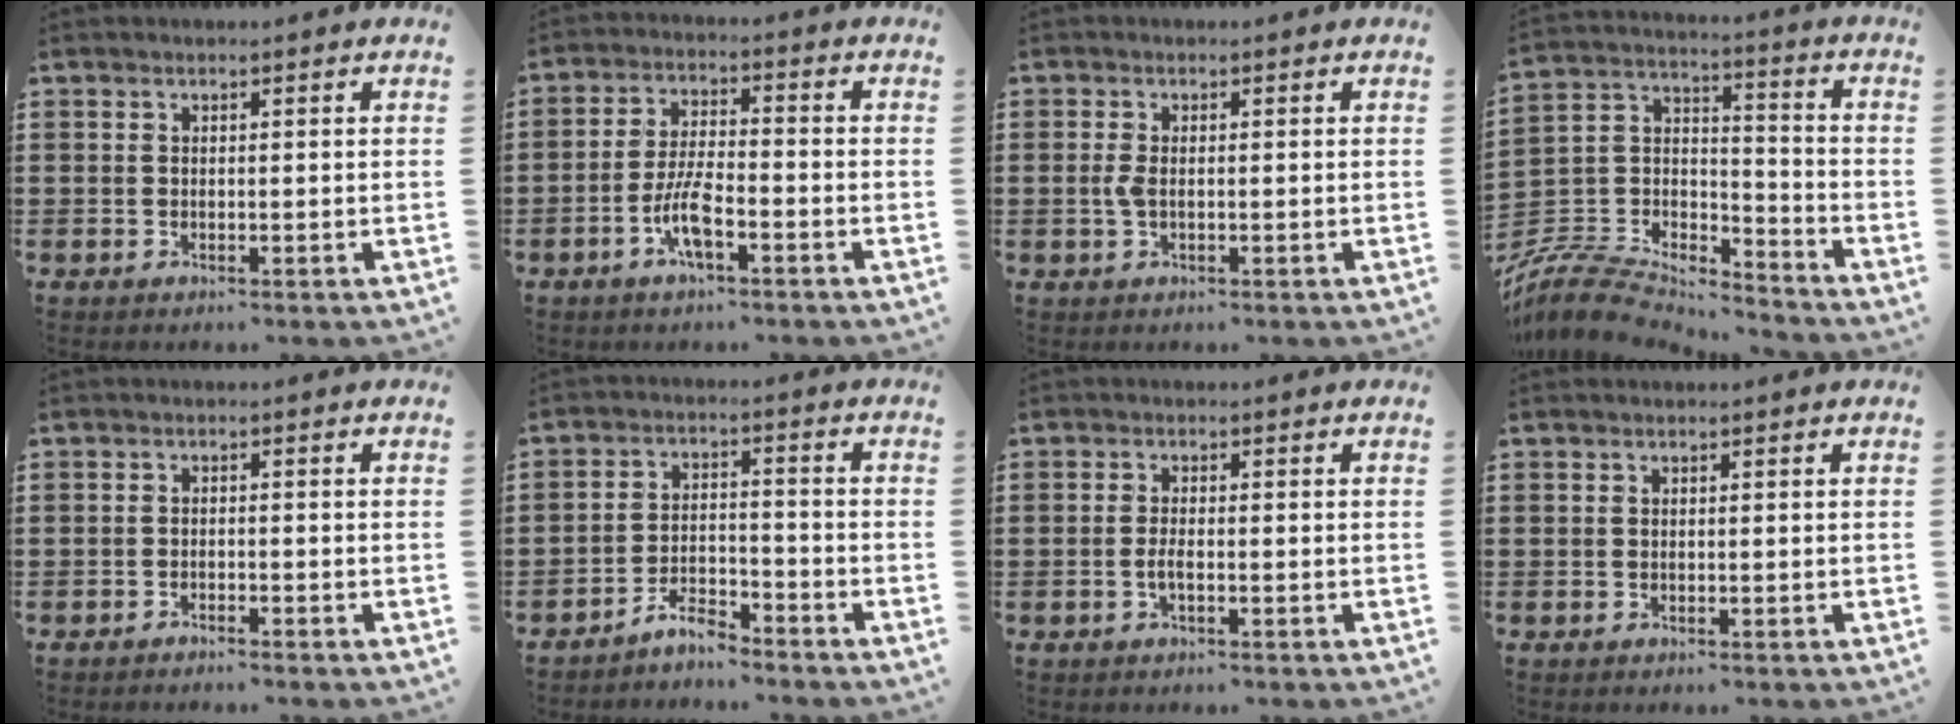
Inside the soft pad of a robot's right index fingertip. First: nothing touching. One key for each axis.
{"total": 6.4, "fx": -3.2, "fy": 1.8, "fz": 5.3, "tx": -0.128, "ty": -0.009, "tz": -0.066}
{"total": 1.9, "fx": -0.2, "fy": 0.8, "fz": 1.8, "tx": -0.048, "ty": -0.005, "tz": -0.010}
{"total": 8.7, "fx": -8.1, "fy": 2.2, "fz": 2.4, "tx": -0.068, "ty": 0.001, "tz": -0.165}
{"total": 1.2, "fx": -1.2, "fy": -0.1, "fz": 0.1, "tx": -0.005, "ty": -0.001, "tz": -0.024}
{"total": 4.3, "fx": -4.1, "fy": 0.8, "fz": 0.9, "tx": -0.026, "ty": 0.008, "tz": -0.084}
{"total": 1.7, "fx": -0.6, "fy": 0.4, "fz": 1.6, "tx": -0.037, "ty": -0.002, "tz": -0.013}
{"total": 0.0}